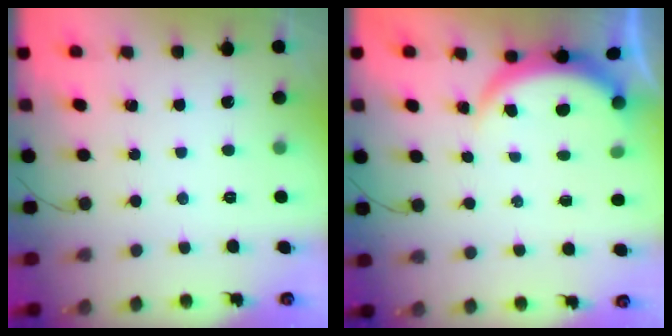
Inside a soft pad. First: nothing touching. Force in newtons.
{"total": 3.8, "press": 3.8, "slide": 0.3}